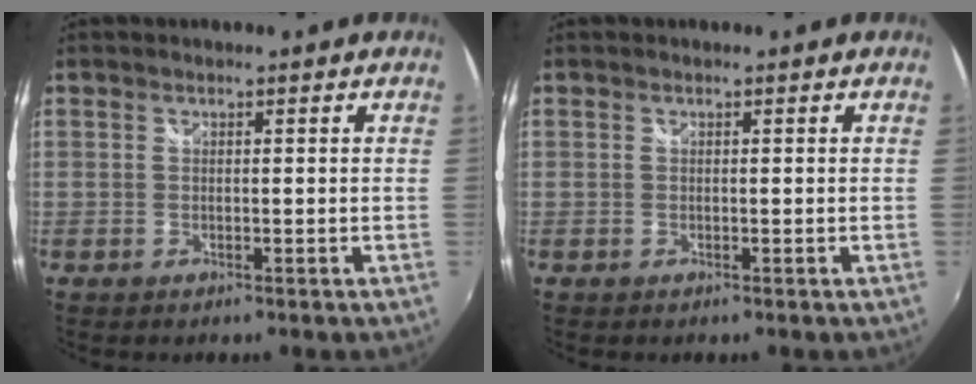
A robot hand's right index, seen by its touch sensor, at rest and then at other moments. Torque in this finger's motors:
{"motor_torque": [-0.01, 0.15, 0.00, 0.00]}